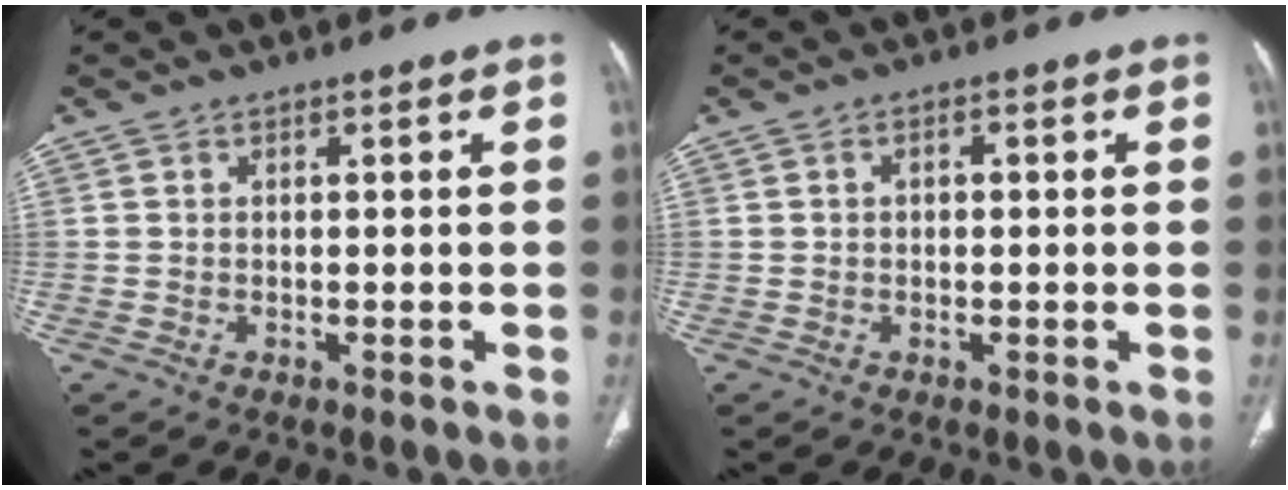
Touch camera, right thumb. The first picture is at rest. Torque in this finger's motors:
{"motor_torque": [-0.03, -0.06, -0.34, -0.02, 0.02]}